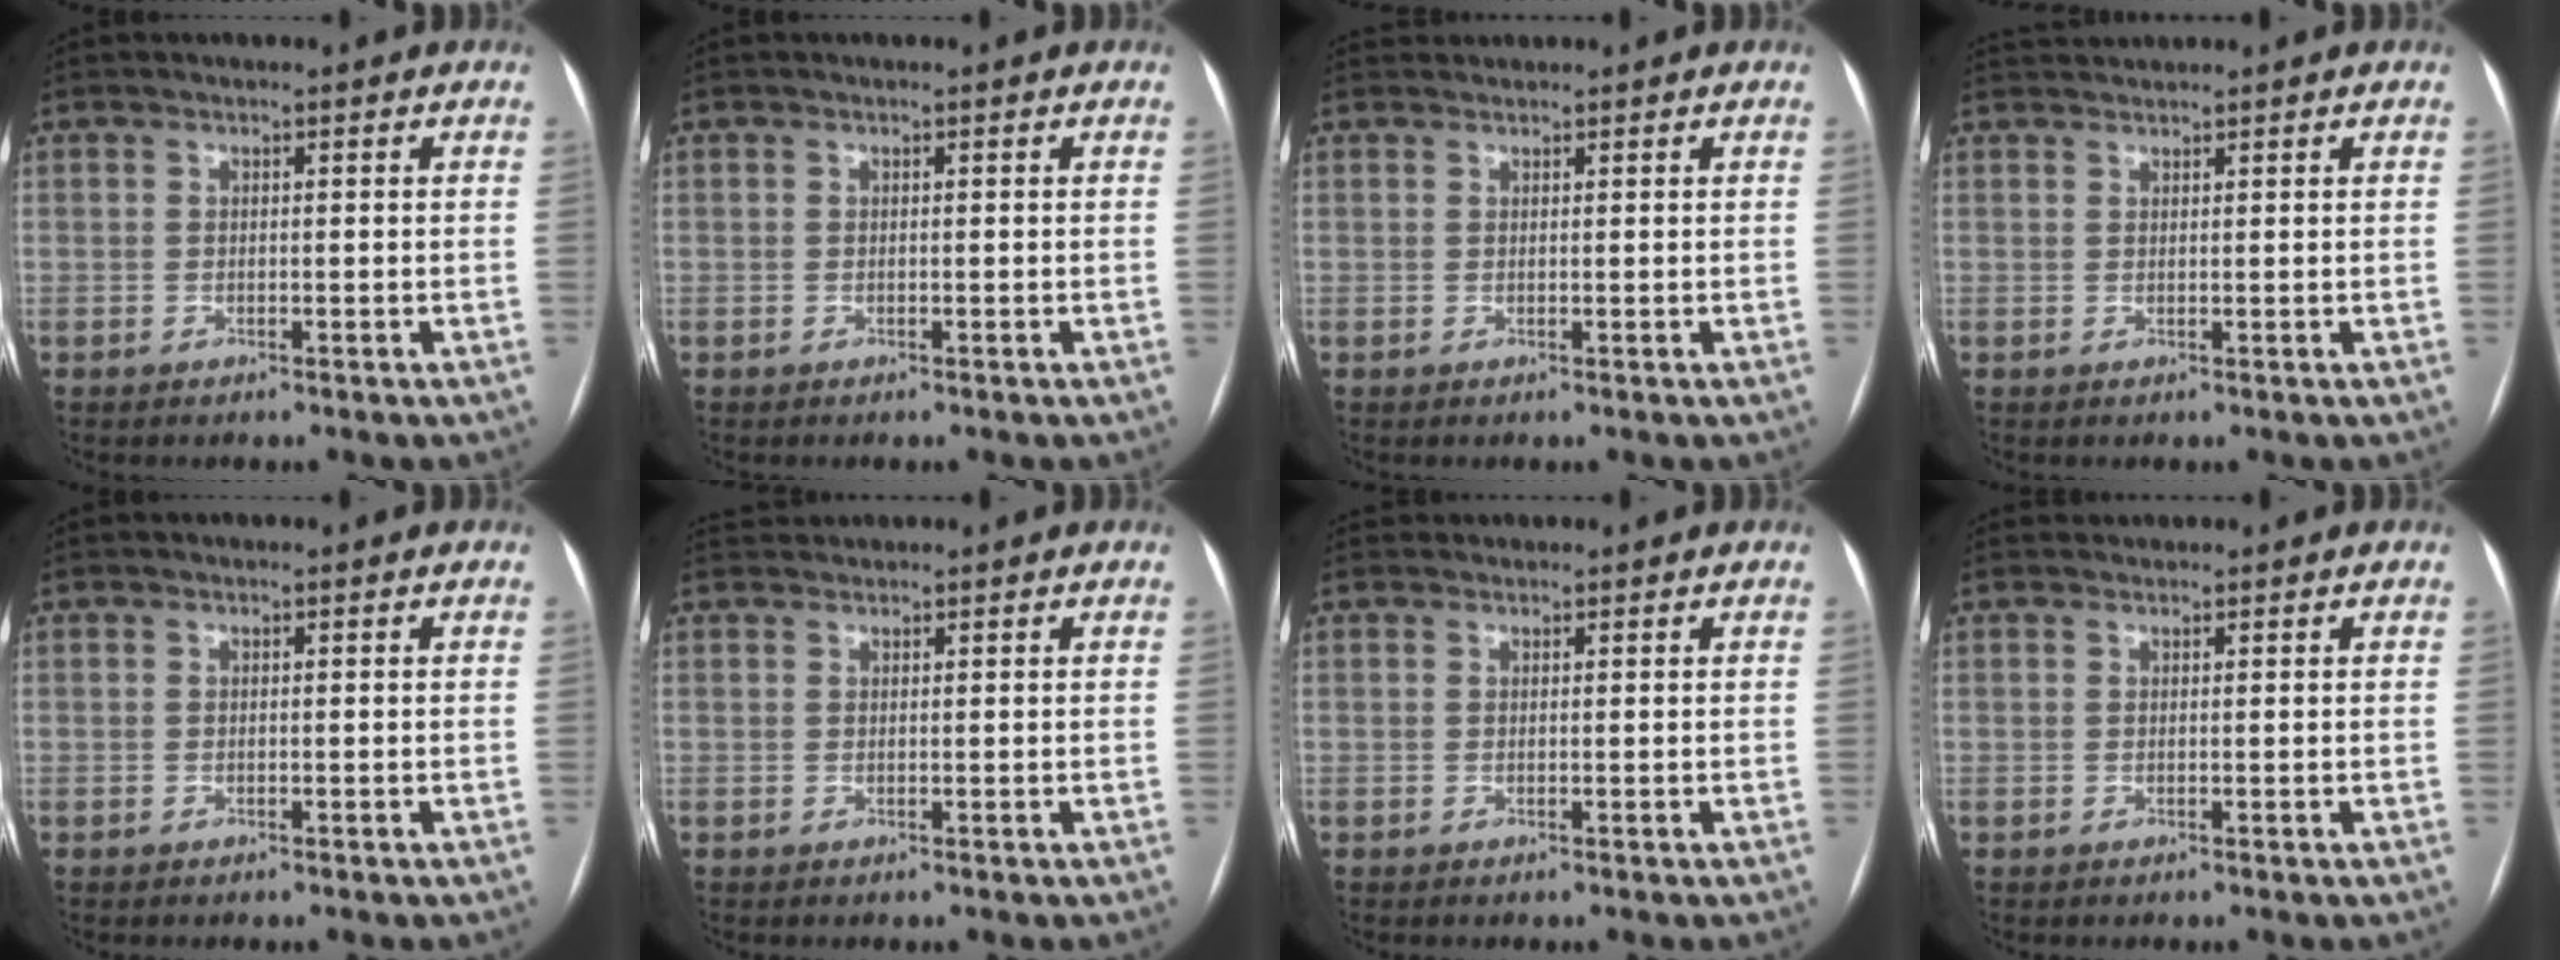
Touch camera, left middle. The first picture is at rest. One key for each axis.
{"total": 0.0}
{"total": 1.2, "fx": 1.2, "fy": 0.2, "fz": -0.2, "tx": -0.003, "ty": 0.019, "tz": 0.025}
{"total": 1.9, "fx": 1.8, "fy": -0.4, "fz": -0.2, "tx": -0.001, "ty": 0.016, "tz": 0.043}
{"total": 0.0}
{"total": 1.3, "fx": 1.2, "fy": 0.0, "fz": -0.3, "tx": -0.004, "ty": 0.016, "tz": 0.029}
{"total": 0.8, "fx": 0.7, "fy": 0.3, "fz": -0.1, "tx": 0.000, "ty": 0.016, "tz": 0.013}
{"total": 0.7, "fx": 0.7, "fy": 0.1, "fz": -0.2, "tx": -0.002, "ty": 0.014, "tz": 0.015}